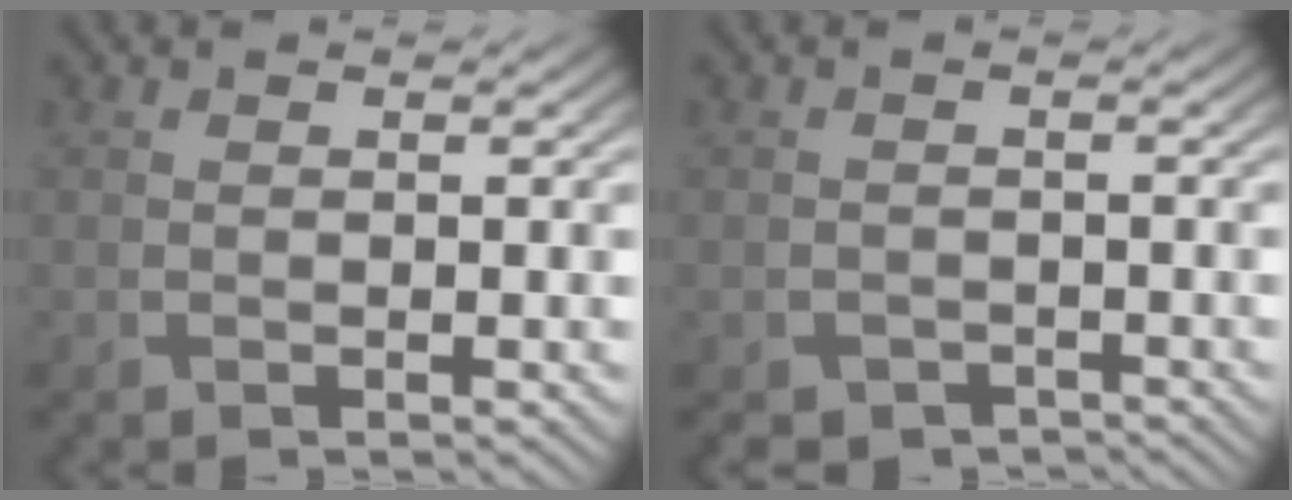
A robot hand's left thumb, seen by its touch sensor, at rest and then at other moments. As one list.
[{"total": 2.4, "force": [-2.0, 1.1, 0.5], "torque": [-0.006, -0.007, -0.034]}]